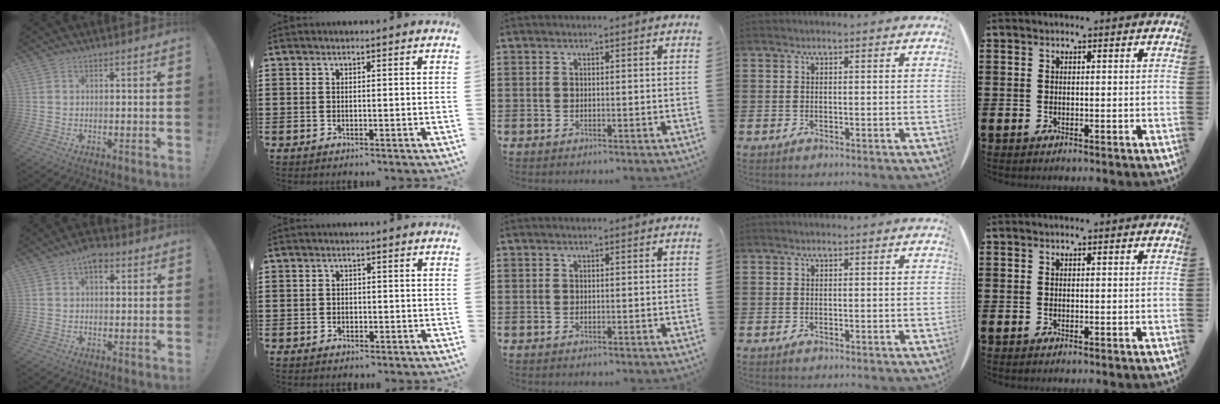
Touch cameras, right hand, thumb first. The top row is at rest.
{"thumb": {"total": 4.6, "force": [2.3, 2.6, 2.9], "torque": [-0.038, -0.007, 0.038]}, "index": {"total": 1.0, "force": [-0.4, 0.9, 0.2], "torque": [-0.006, 0.002, -0.011]}}